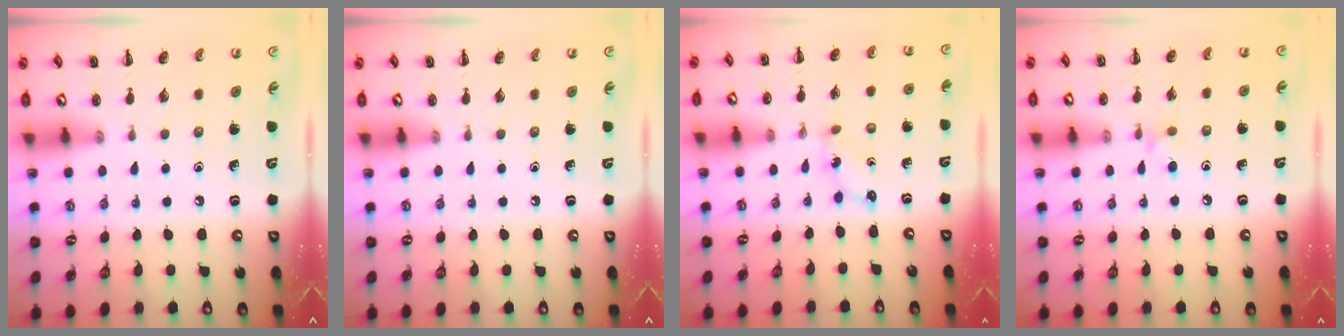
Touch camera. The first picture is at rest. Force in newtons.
{"total": 0.0}
{"total": 2.5, "press": 2.4, "slide": 0.7}
{"total": 4.4, "press": 4.0, "slide": 1.8}